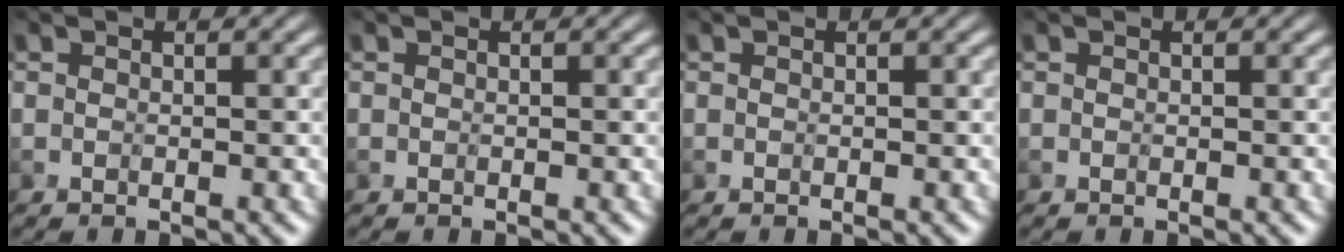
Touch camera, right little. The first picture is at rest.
{"total": 0.0}
{"total": 0.0}
{"total": 0.0}